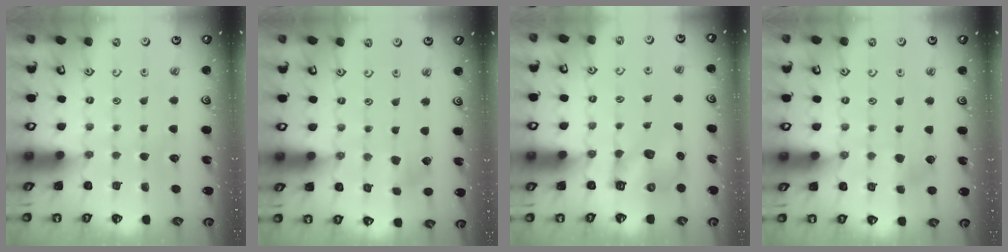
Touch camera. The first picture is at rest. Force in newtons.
{"total": 2.7, "press": 2.6, "slide": 0.5}
{"total": 6.8, "press": 6.7, "slide": 0.9}
{"total": 5.3, "press": 5.3, "slide": 0.8}